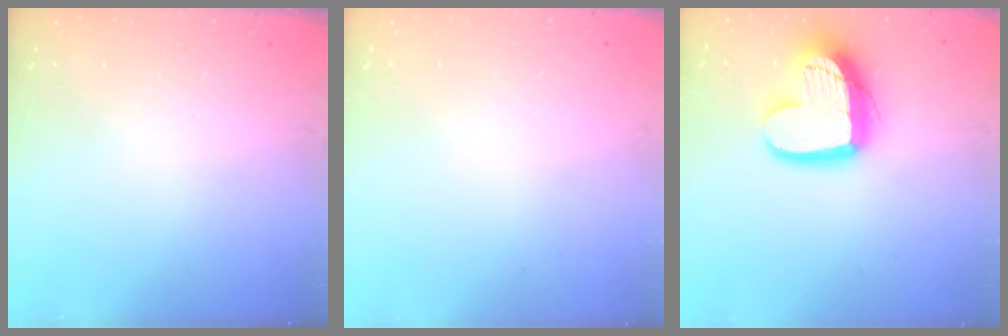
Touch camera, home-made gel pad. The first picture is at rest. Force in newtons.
{"total": 0.0}
{"total": 16.2, "press": 16.1, "slide": 1.3}